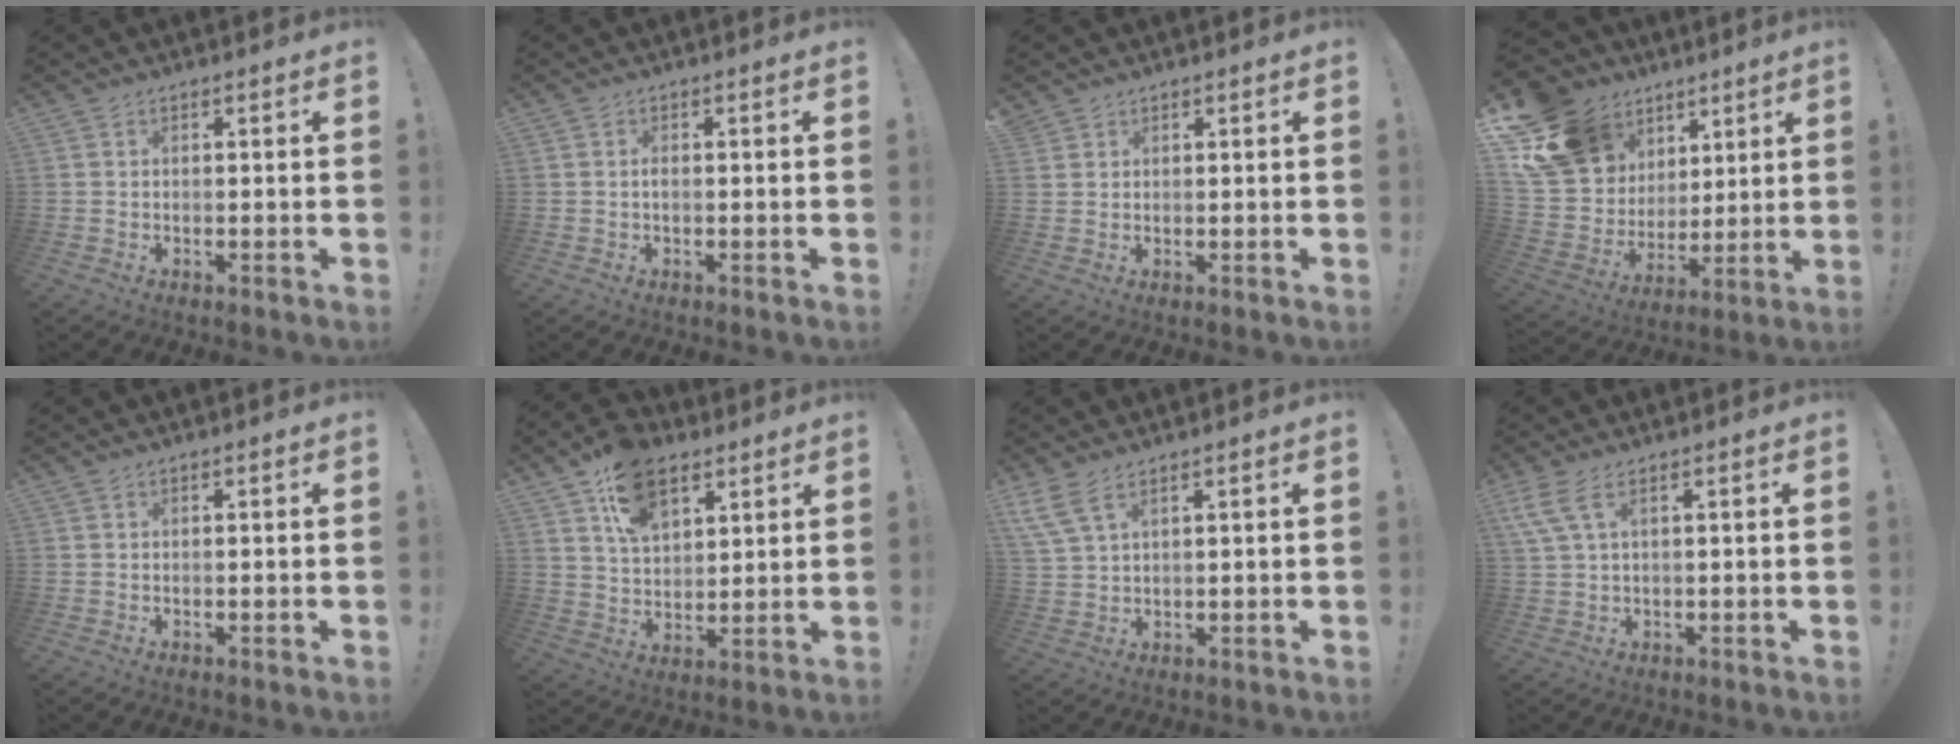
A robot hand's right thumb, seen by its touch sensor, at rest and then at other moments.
{"total": 0.9, "force": [-0.3, 0.3, 0.8], "torque": [-0.017, 0.002, -0.006]}
{"total": 1.6, "force": [1.3, 1.1, 0.0], "torque": [0.003, -0.006, 0.024]}
{"total": 19.6, "force": [9.9, 15.0, 7.9], "torque": [-0.136, -0.051, 0.219]}
{"total": 0.0}
{"total": 14.3, "force": [8.2, 8.8, 7.6], "torque": [-0.128, -0.031, 0.155]}
{"total": 6.2, "force": [4.2, 2.0, 4.1], "torque": [-0.089, -0.011, 0.083]}
{"total": 5.6, "force": [2.8, 1.5, 4.6], "torque": [-0.095, -0.003, 0.056]}